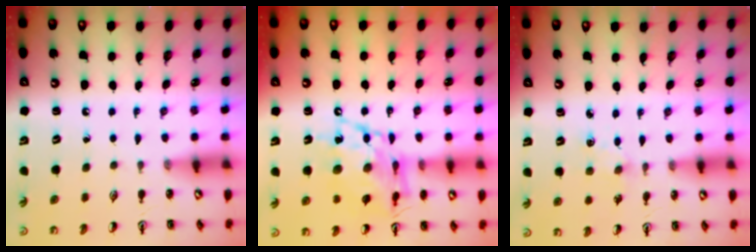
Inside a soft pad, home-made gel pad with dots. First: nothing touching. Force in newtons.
{"total": 14.0, "press": 14.0, "slide": 1.1}
{"total": 1.4, "press": 1.3, "slide": 0.3}